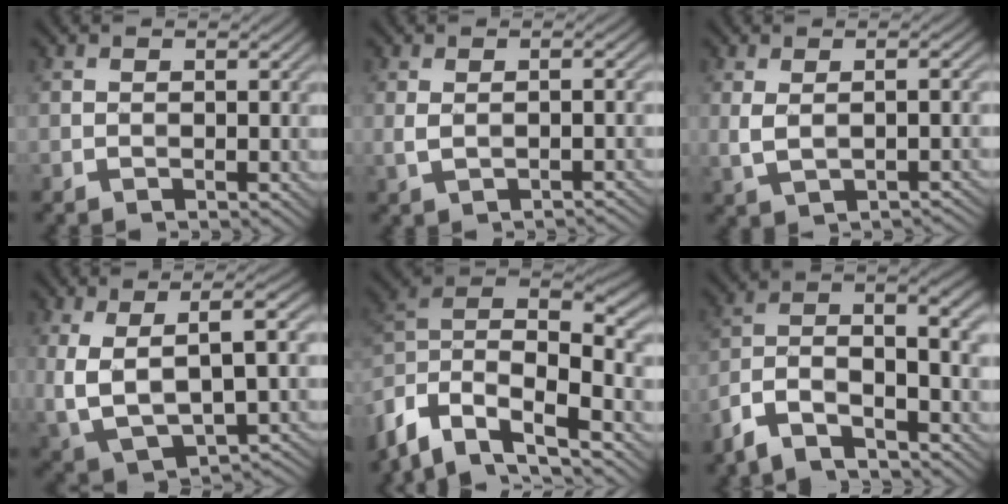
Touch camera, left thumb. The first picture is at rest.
{"total": 2.9, "force": [-0.1, 1.0, 2.7], "torque": [-0.044, 0.005, -0.004]}
{"total": 4.0, "force": [0.2, 1.3, 3.7], "torque": [-0.068, 0.007, 0.004]}
{"total": 9.9, "force": [0.6, 4.5, 8.9], "torque": [-0.199, -0.018, 0.017]}
{"total": 11.7, "force": [-5.9, 5.8, 8.3], "torque": [-0.185, -0.009, -0.121]}
{"total": 9.7, "force": [-4.8, 3.7, 7.6], "torque": [-0.140, 0.000, -0.101]}